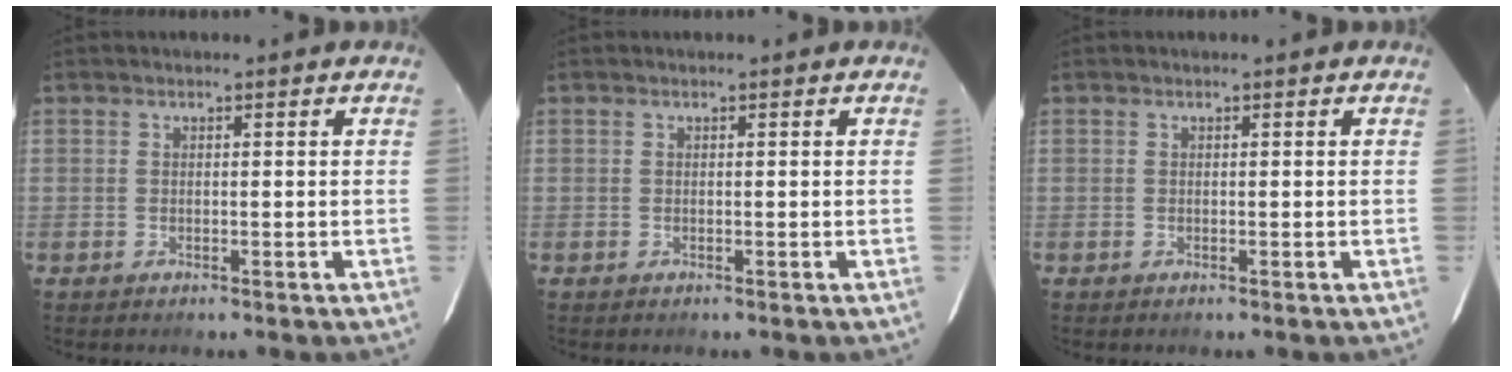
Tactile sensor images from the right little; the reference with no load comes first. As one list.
[{"total": 0.0}, {"total": 0.0}]